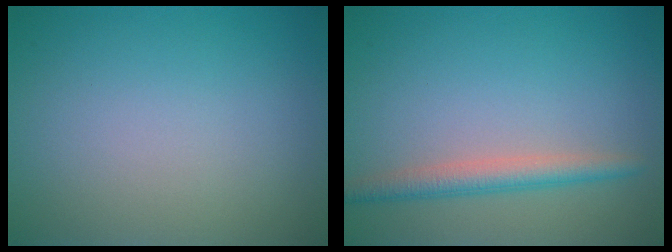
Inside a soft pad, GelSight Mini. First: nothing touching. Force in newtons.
{"total": 2.7, "press": 2.7, "slide": 0.2}